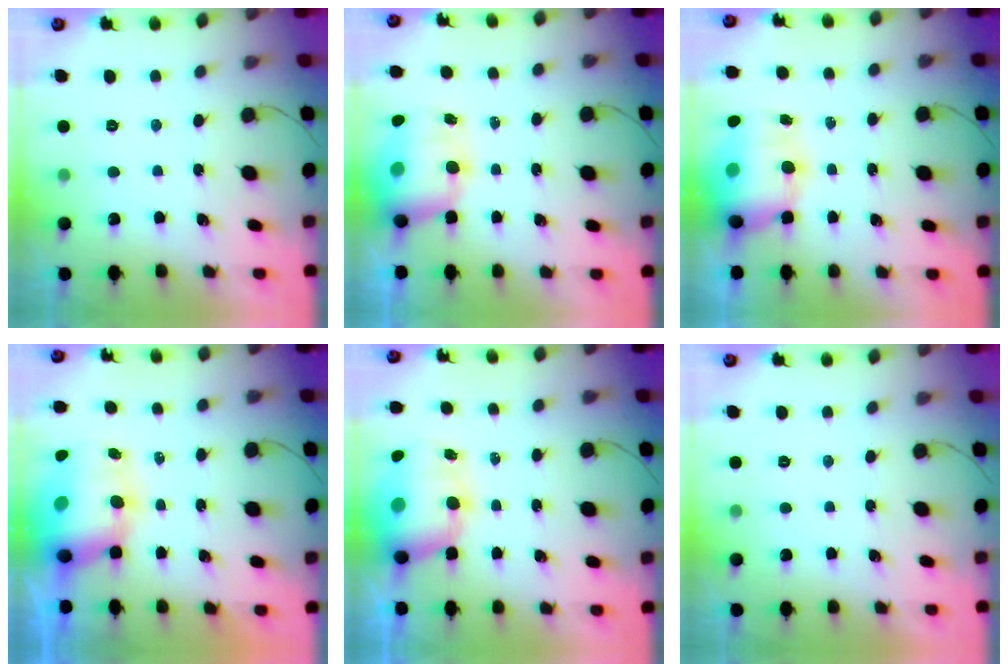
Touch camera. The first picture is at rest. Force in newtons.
{"total": 12.0, "press": 11.6, "slide": 2.9}
{"total": 13.4, "press": 13.0, "slide": 3.5}
{"total": 13.2, "press": 12.8, "slide": 3.3}
{"total": 10.9, "press": 10.7, "slide": 2.1}
{"total": 0.0}